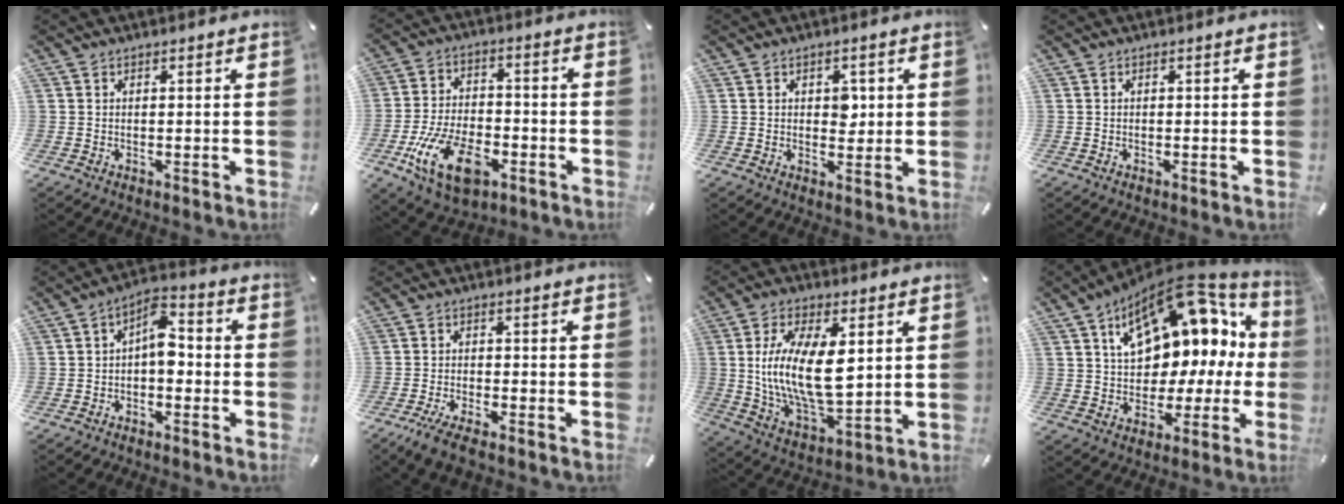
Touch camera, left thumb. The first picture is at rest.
{"total": 15.2, "force": [-6.7, 8.7, 10.6], "torque": [-0.215, 0.030, -0.113]}
{"total": 3.7, "force": [0.7, 2.7, 2.5], "torque": [-0.020, -0.006, 0.003]}
{"total": 0.0}
{"total": 7.1, "force": [-1.0, 4.0, 5.7], "torque": [-0.089, 0.011, -0.022]}
{"total": 4.8, "force": [-3.7, 1.1, 2.9], "torque": [-0.071, 0.004, -0.070]}
{"total": 17.0, "force": [2.7, 8.5, 14.5], "torque": [-0.306, -0.013, 0.042]}
{"total": 16.8, "force": [8.3, 10.2, 10.5], "torque": [-0.152, -0.064, 0.143]}